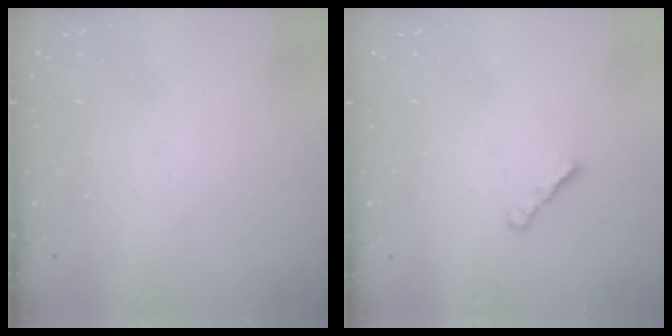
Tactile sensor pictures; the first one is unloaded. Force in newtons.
{"total": 2.5, "press": 2.4, "slide": 0.6}